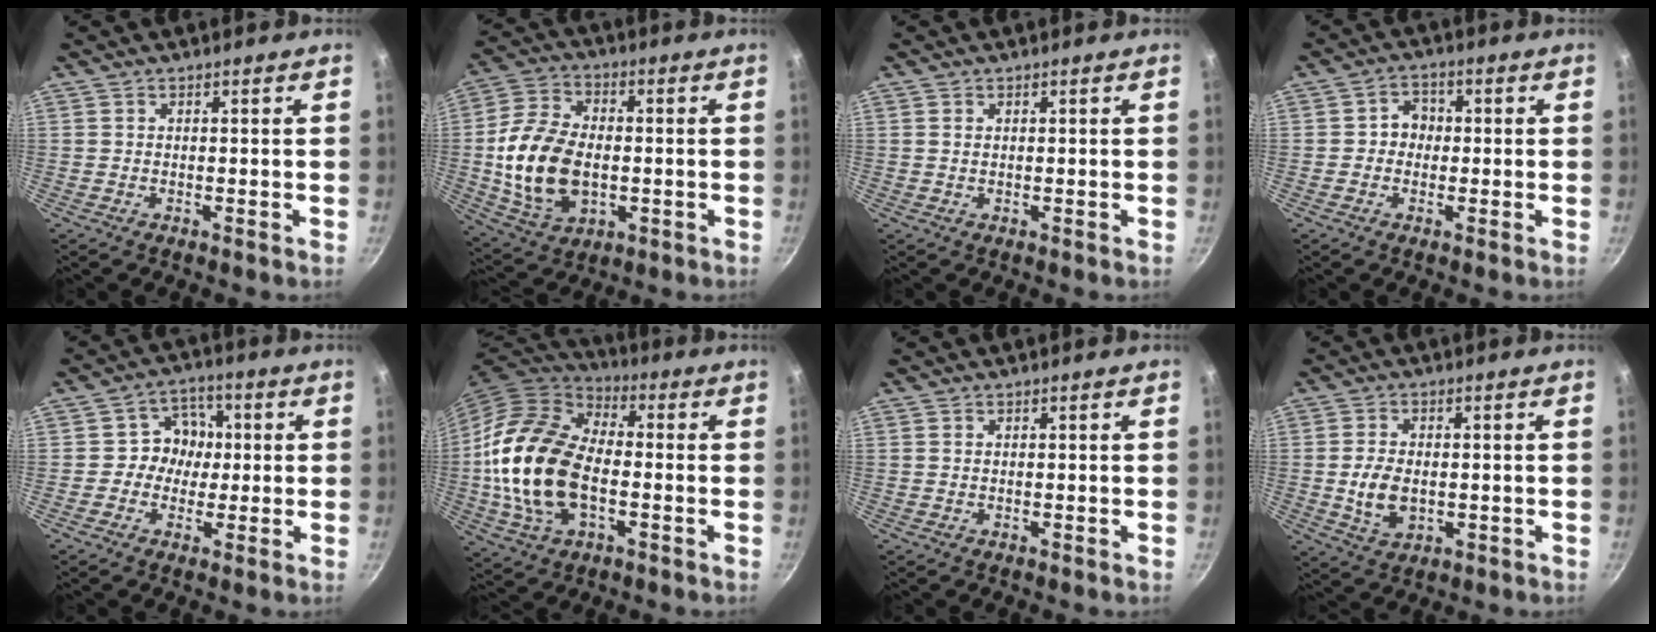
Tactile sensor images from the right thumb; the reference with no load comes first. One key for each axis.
{"total": 16.9, "fx": -1.4, "fy": 11.1, "fz": 12.7, "tx": -0.232, "ty": 0.010, "tz": -0.020}
{"total": 0.6, "fx": 0.3, "fy": 0.4, "fz": 0.3, "tx": -0.006, "ty": 0.001, "tz": 0.006}
{"total": 4.2, "fx": -0.2, "fy": 3.7, "fz": 1.9, "tx": 0.001, "ty": 0.010, "tz": -0.010}
{"total": 6.7, "fx": 0.0, "fy": 6.2, "fz": 2.5, "tx": 0.011, "ty": 0.015, "tz": -0.013}
{"total": 21.5, "fx": -2.3, "fy": 13.4, "fz": 16.7, "tx": -0.308, "ty": 0.027, "tz": -0.048}
{"total": 0.0}
{"total": 7.1, "fx": -0.5, "fy": 4.6, "fz": 5.4, "tx": -0.097, "ty": -0.002, "tz": -0.003}